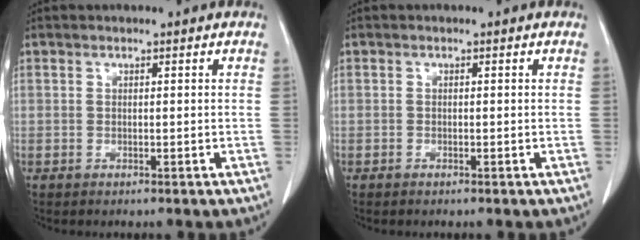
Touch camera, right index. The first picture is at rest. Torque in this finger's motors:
{"motor_torque": [-0.01, 0.02, -0.03, 0.01]}